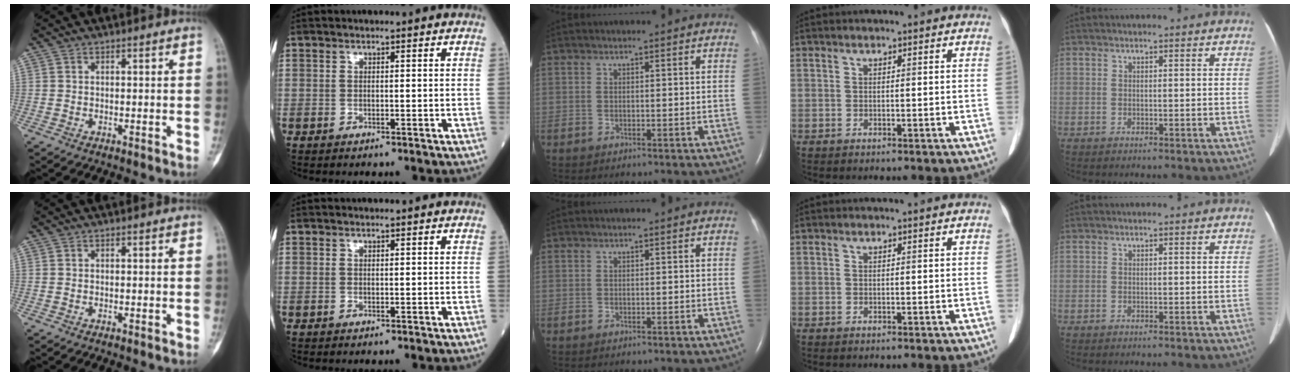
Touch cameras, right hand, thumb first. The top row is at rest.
{}